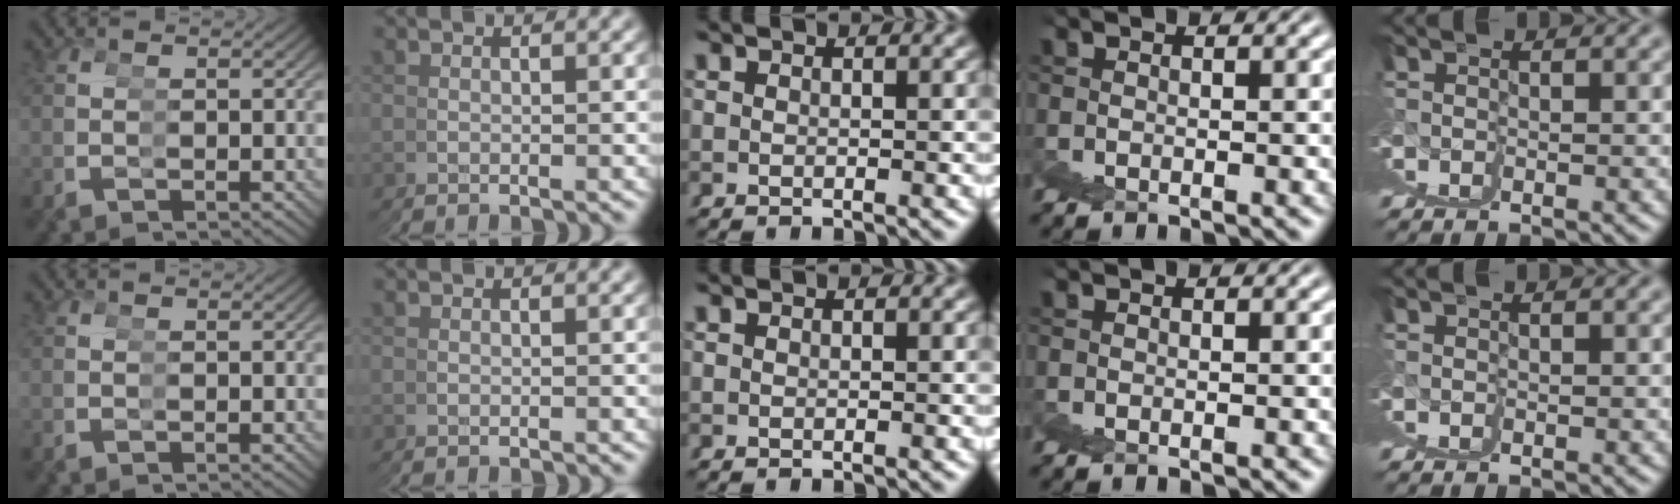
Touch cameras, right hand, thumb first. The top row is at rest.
{}